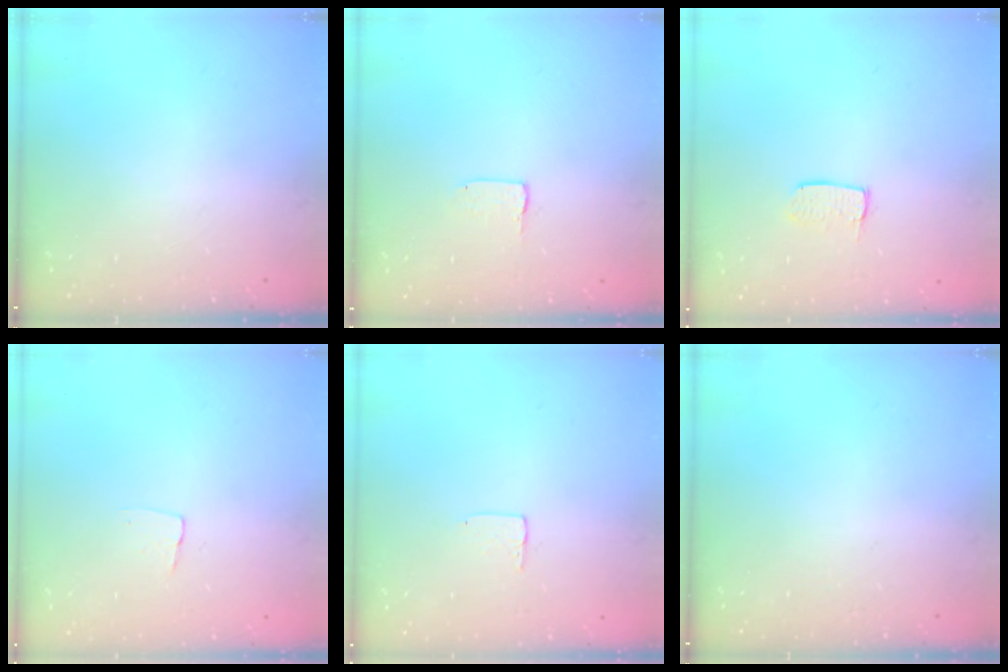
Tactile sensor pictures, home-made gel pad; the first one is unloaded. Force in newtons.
{"total": 2.0, "press": 2.0, "slide": 0.1}
{"total": 5.2, "press": 5.1, "slide": 0.5}
{"total": 3.4, "press": 3.4, "slide": 0.2}
{"total": 3.7, "press": 3.7, "slide": 0.1}
{"total": 0.0}